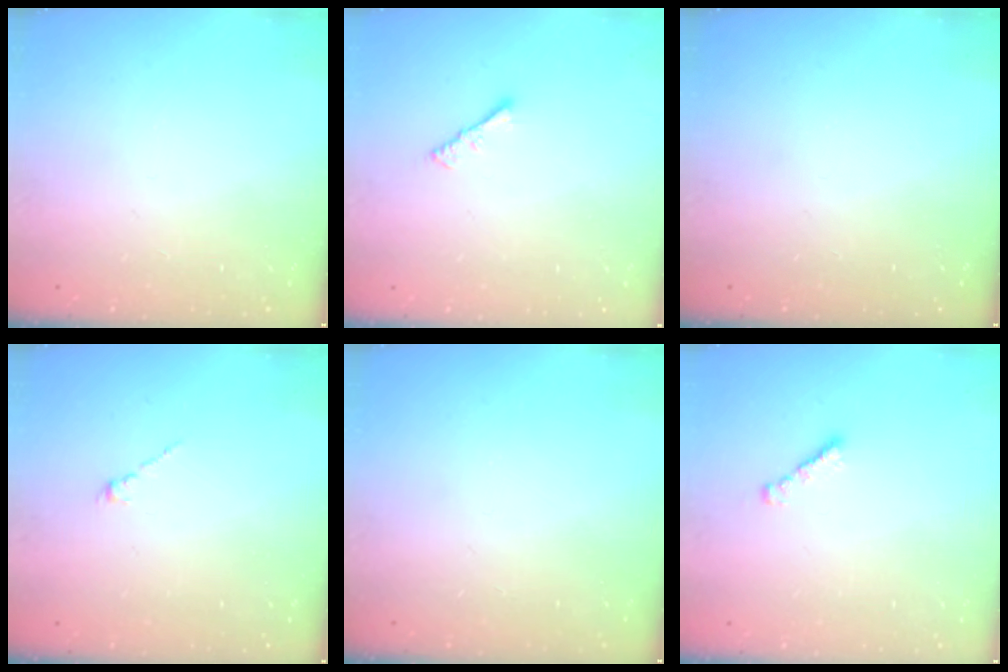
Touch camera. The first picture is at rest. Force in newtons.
{"total": 1.1, "press": 1.1, "slide": 0.4}
{"total": 0.0}
{"total": 0.0}
{"total": 0.0}
{"total": 1.6, "press": 1.5, "slide": 0.4}